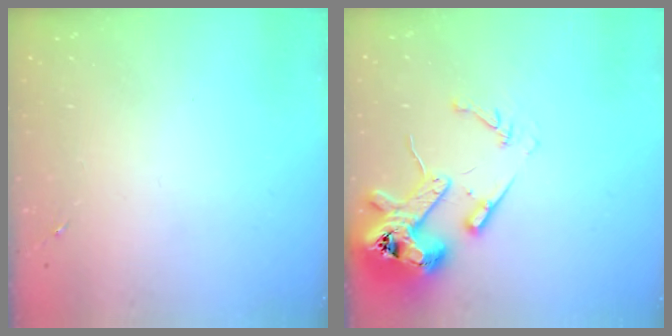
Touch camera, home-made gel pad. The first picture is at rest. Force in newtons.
{"total": 15.1, "press": 15.0, "slide": 2.1}